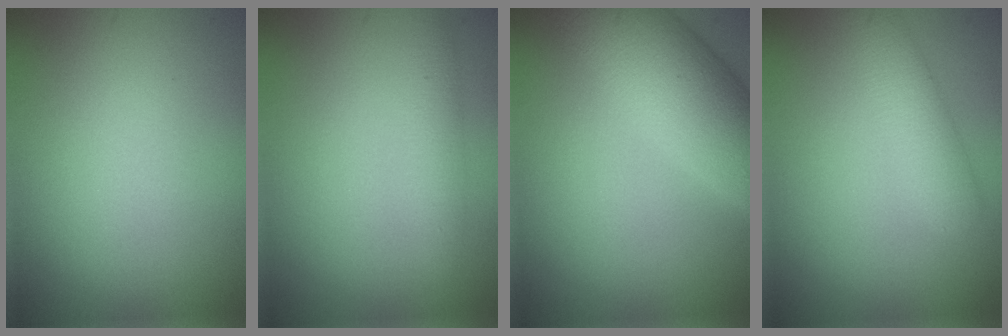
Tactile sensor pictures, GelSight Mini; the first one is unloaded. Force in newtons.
{"total": 1.8, "press": 1.8, "slide": 0.1}
{"total": 7.9, "press": 7.9, "slide": 0.2}
{"total": 3.0, "press": 3.0, "slide": 0.1}